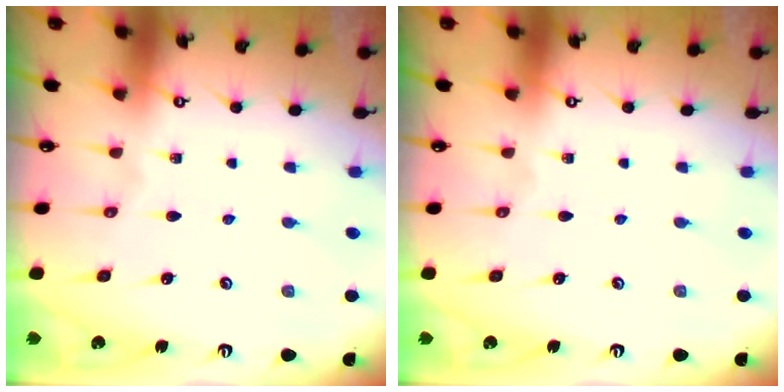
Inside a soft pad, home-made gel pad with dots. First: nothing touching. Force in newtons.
{"total": 0.0}